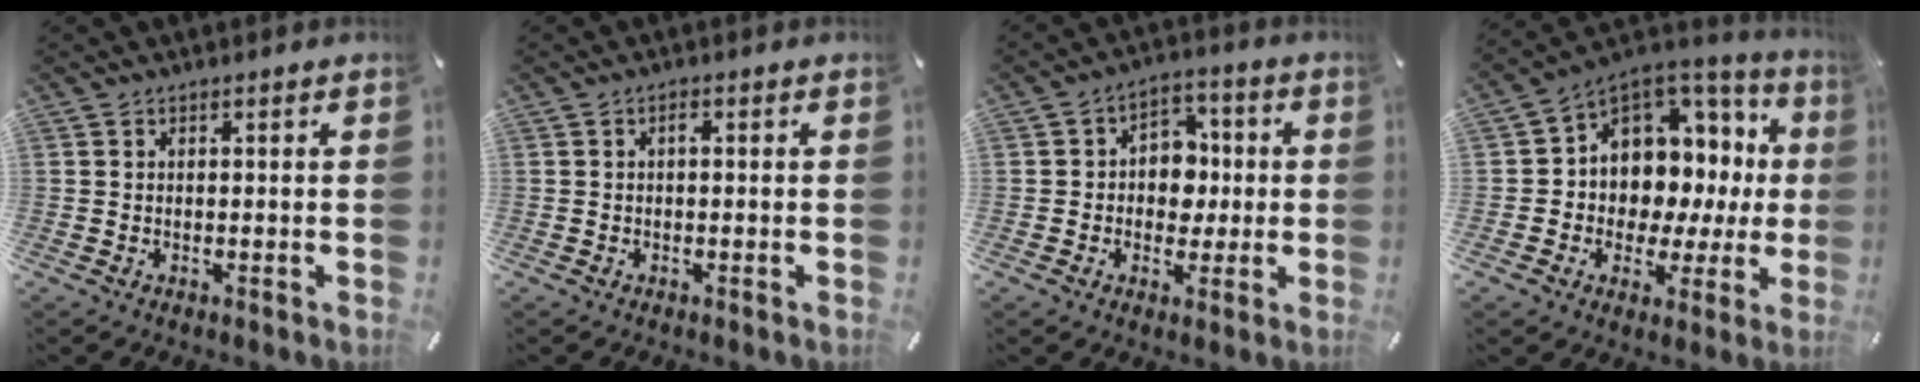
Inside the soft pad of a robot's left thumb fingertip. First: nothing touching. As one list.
[{"total": 0.8, "force": [0.0, 0.4, 0.7], "torque": [-0.015, 0.005, -0.003]}, {"total": 8.1, "force": [-0.6, 7.1, 3.7], "torque": [-0.049, 0.014, -0.011]}, {"total": 9.1, "force": [2.5, 8.3, 2.8], "torque": [-0.043, -0.054, 0.050]}]